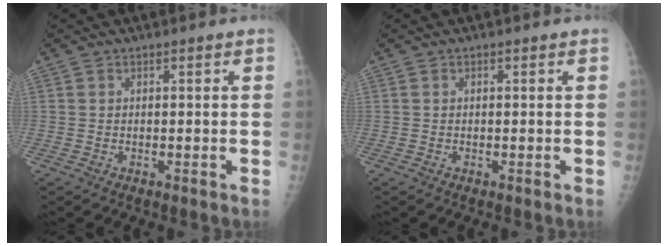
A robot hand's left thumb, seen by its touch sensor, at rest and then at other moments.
{"total": 0.0}